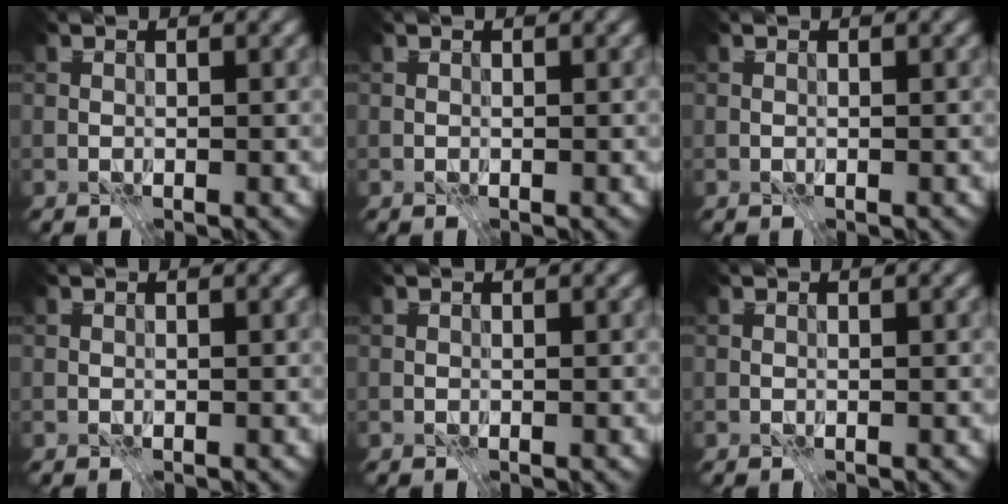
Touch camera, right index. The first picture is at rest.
{"total": 0.0}
{"total": 0.0}
{"total": 0.0}
{"total": 0.0}
{"total": 0.0}